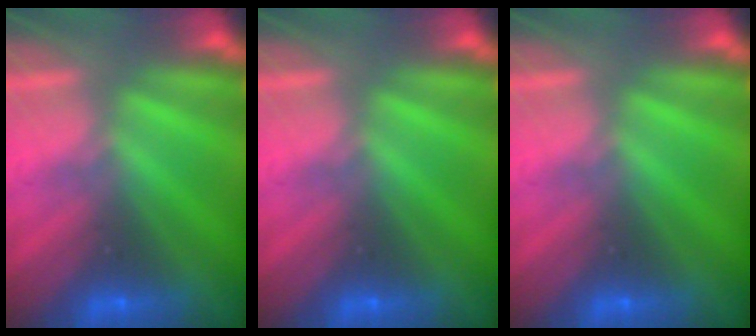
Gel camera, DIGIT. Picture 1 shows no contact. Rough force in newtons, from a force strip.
{"total": 0.0}
{"total": 0.0}